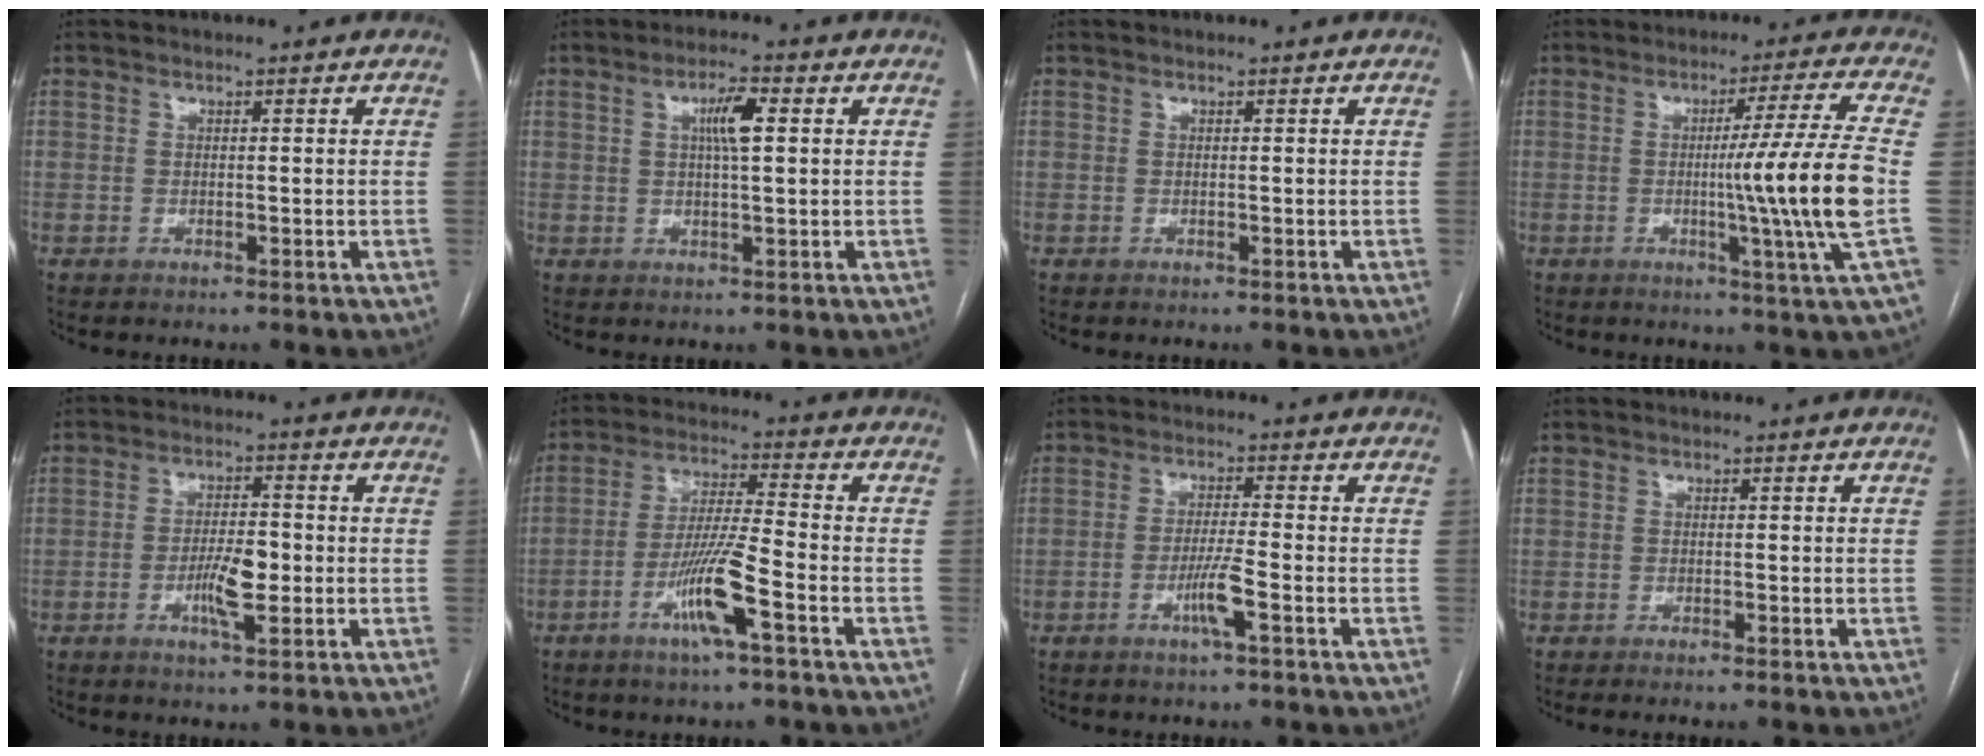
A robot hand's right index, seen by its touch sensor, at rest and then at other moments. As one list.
[{"total": 4.7, "force": [1.3, 0.7, 4.5], "torque": [-0.081, 0.006, 0.021]}, {"total": 0.0}, {"total": 12.3, "force": [-1.6, -3.5, 11.7], "torque": [-0.178, -0.022, -0.024]}, {"total": 5.8, "force": [-1.5, 1.4, 5.4], "torque": [-0.099, 0.001, -0.024]}, {"total": 9.4, "force": [-4.4, -0.2, 8.3], "torque": [-0.162, -0.005, -0.085]}, {"total": 4.4, "force": [-2.0, -0.5, 3.9], "torque": [-0.075, -0.007, -0.040]}, {"total": 1.3, "force": [-1.0, -0.2, 0.7], "torque": [-0.010, 0.002, -0.015]}]